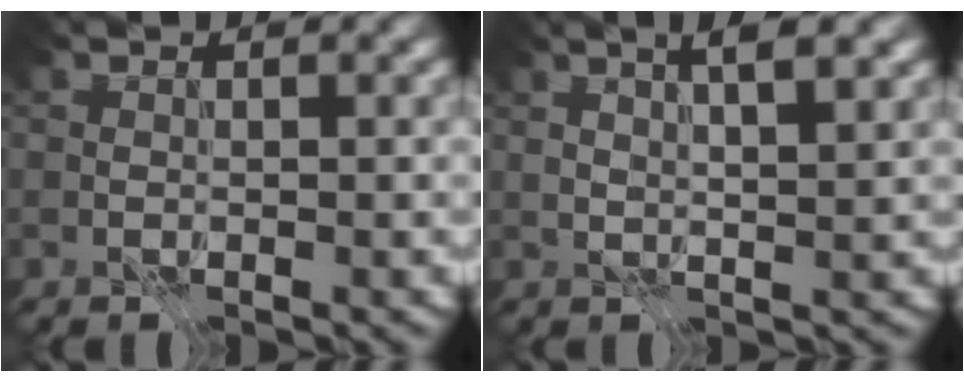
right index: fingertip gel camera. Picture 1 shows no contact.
{"total": 4.8, "force": [2.5, 1.5, 3.8], "torque": [-0.041, 0.018, 0.019]}